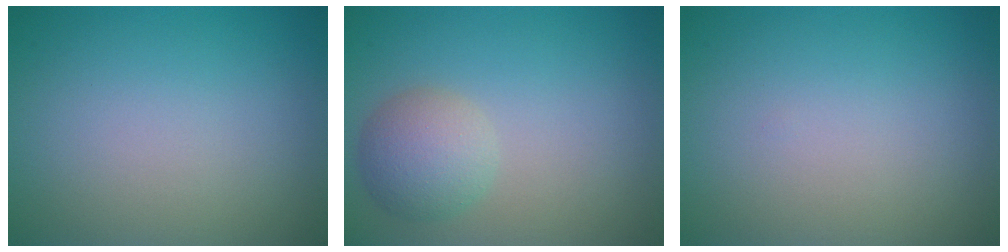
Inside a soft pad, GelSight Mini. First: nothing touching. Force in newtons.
{"total": 3.4, "press": 3.4, "slide": 0.1}
{"total": 0.0}